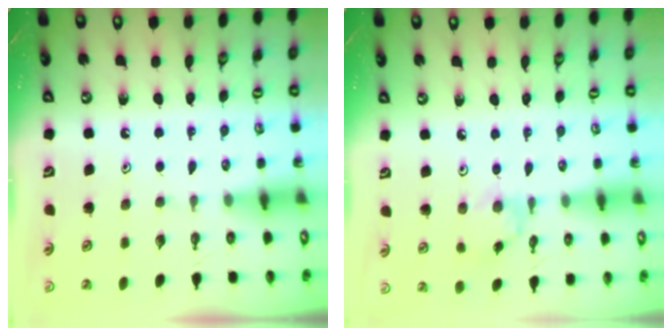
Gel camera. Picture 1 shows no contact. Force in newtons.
{"total": 1.8, "press": 1.7, "slide": 0.1}